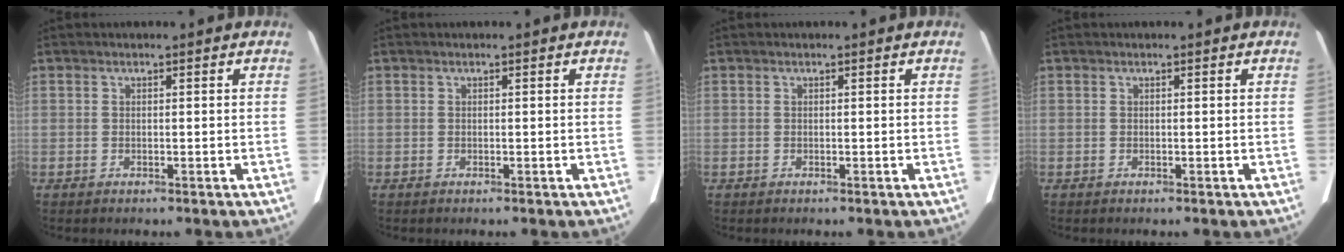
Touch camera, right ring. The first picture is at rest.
{"total": 0.0}
{"total": 0.0}
{"total": 0.0}